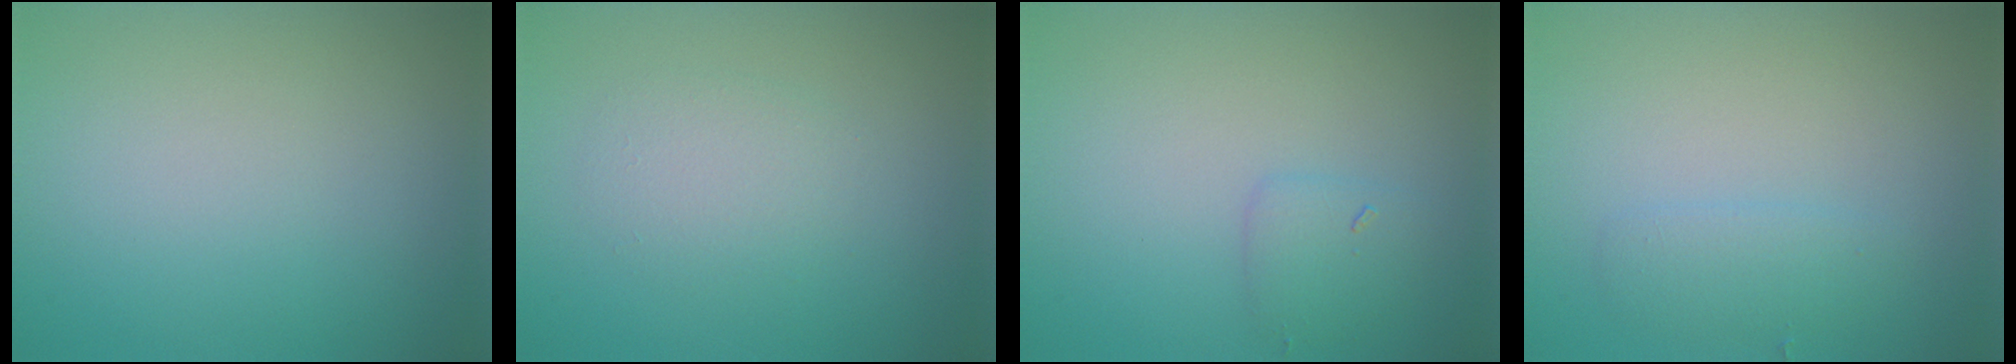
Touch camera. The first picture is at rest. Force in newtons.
{"total": 2.0, "press": 2.0, "slide": 0.0}
{"total": 1.5, "press": 1.5, "slide": 0.1}
{"total": 1.7, "press": 1.7, "slide": 0.2}